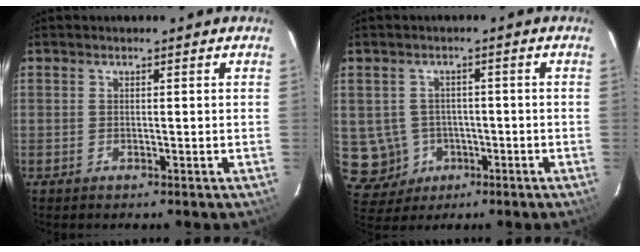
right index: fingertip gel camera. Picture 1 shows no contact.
{"total": 7.5, "force": [-1.6, 7.2, 1.6], "torque": [-0.058, 0.013, -0.007]}